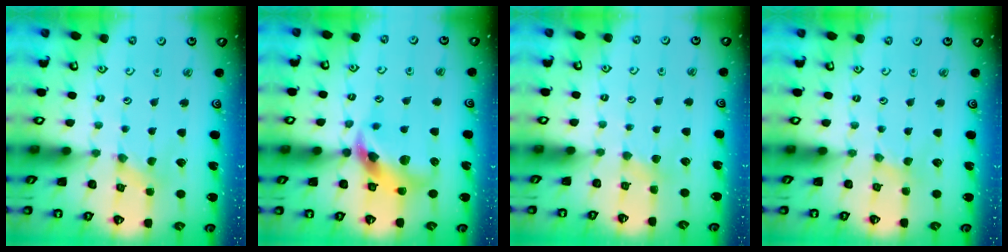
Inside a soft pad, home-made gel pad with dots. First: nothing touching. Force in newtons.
{"total": 11.2, "press": 11.1, "slide": 1.7}
{"total": 1.9, "press": 1.8, "slide": 0.4}
{"total": 0.0}